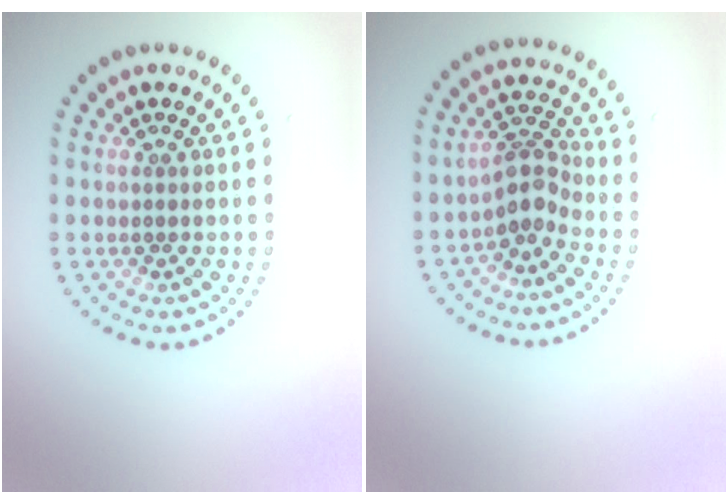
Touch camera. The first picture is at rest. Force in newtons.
{"total": 2.8, "press": 2.1, "slide": 1.8}